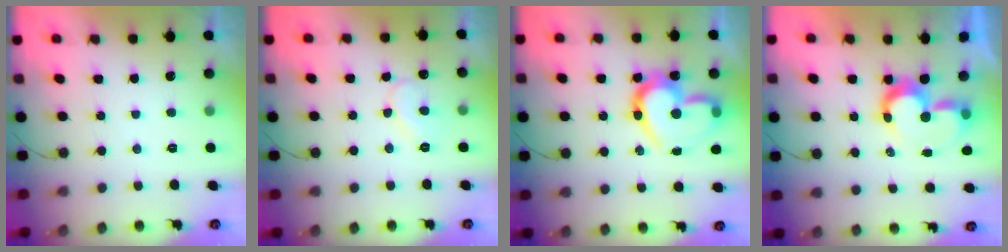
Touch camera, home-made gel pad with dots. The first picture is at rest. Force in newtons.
{"total": 8.1, "press": 8.0, "slide": 0.3}
{"total": 19.8, "press": 19.7, "slide": 1.7}
{"total": 8.3, "press": 8.2, "slide": 0.8}